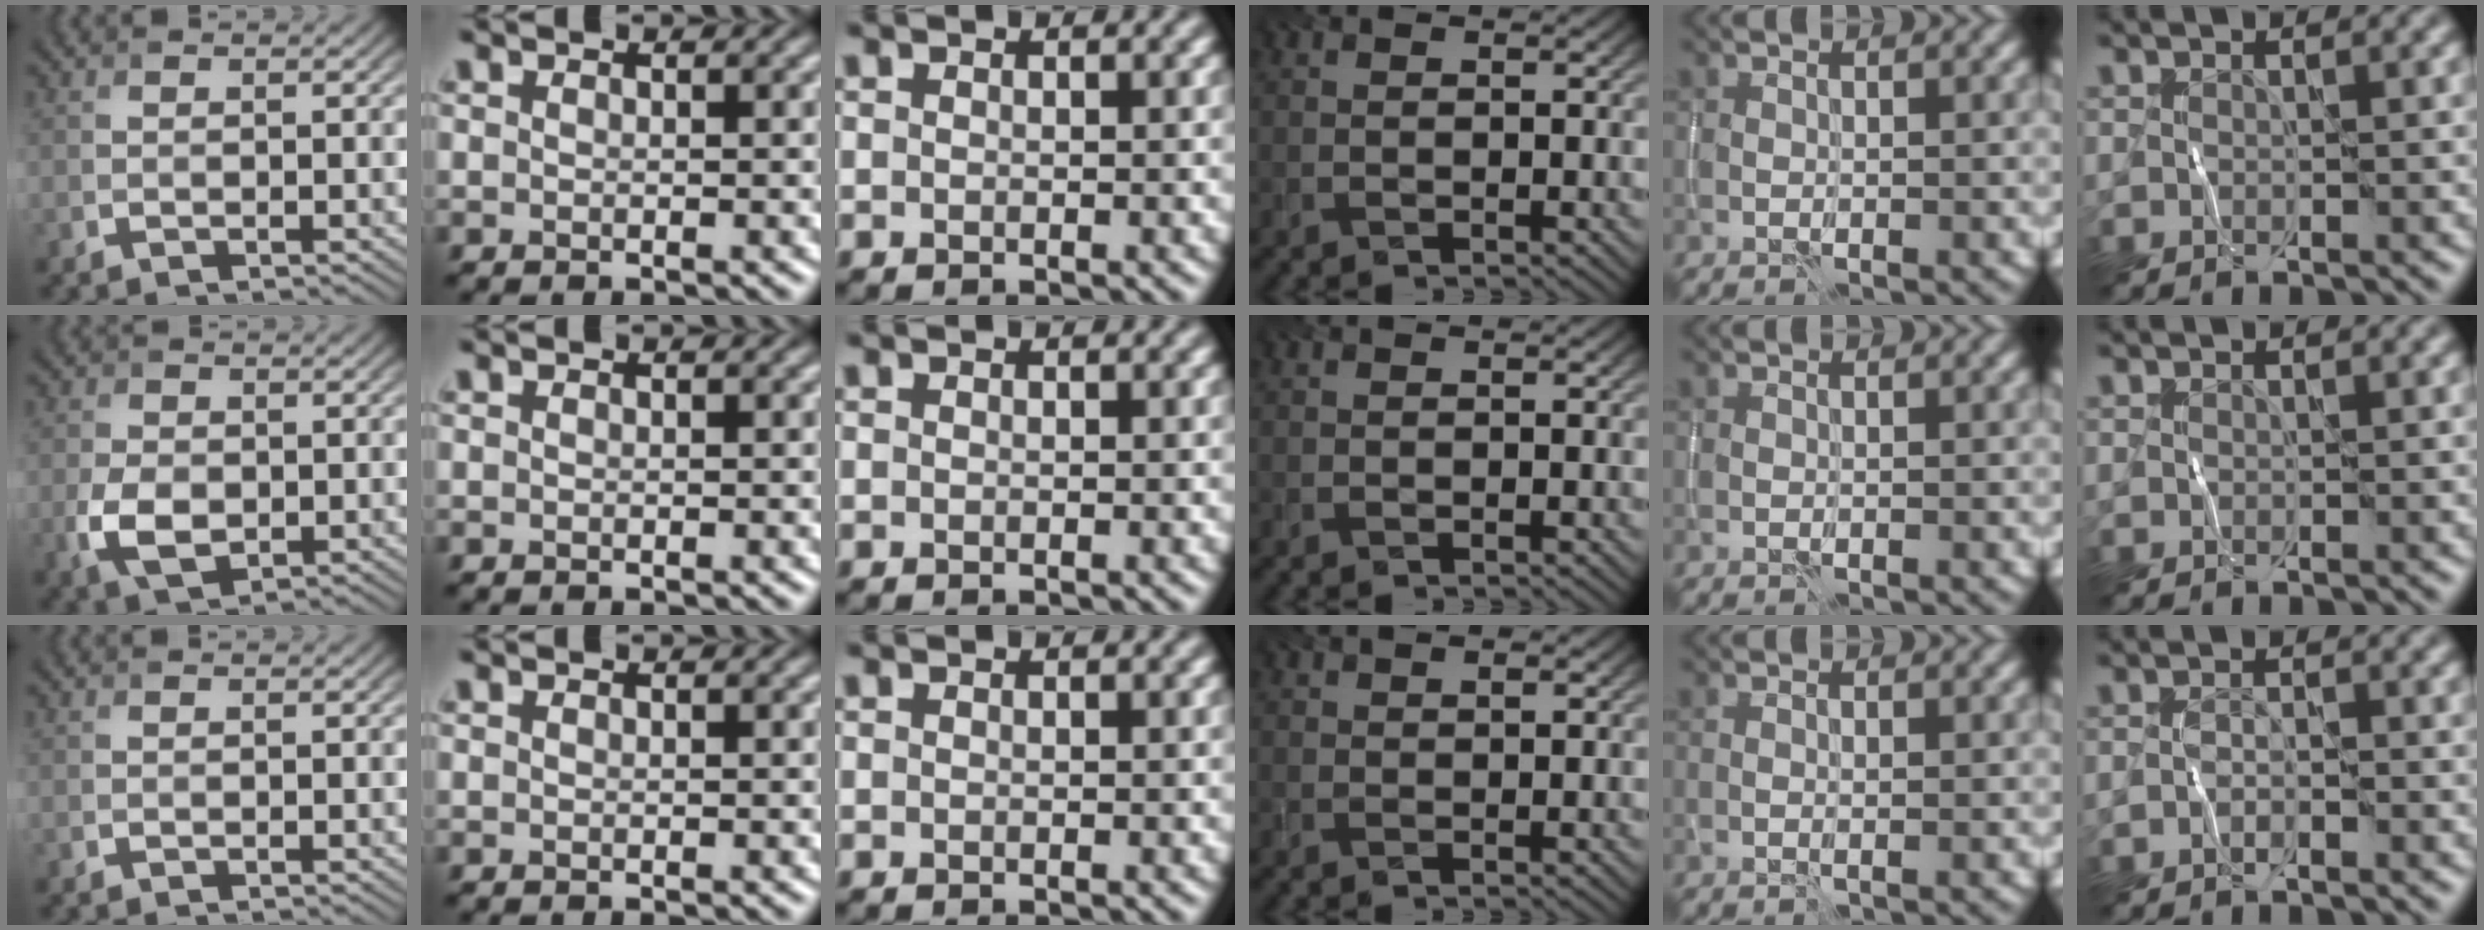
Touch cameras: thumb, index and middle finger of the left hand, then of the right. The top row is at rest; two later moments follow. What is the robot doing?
{"motion": "wipe", "object": "whiteboard"}